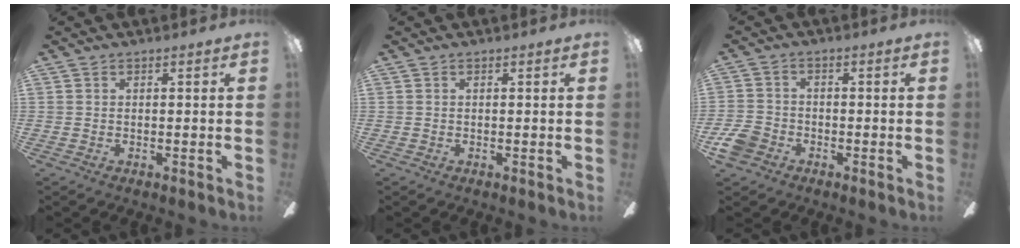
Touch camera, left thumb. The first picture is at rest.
{"total": 0.0}
{"total": 6.2, "force": [-3.4, 4.5, 2.4], "torque": [-0.060, 0.021, -0.066]}